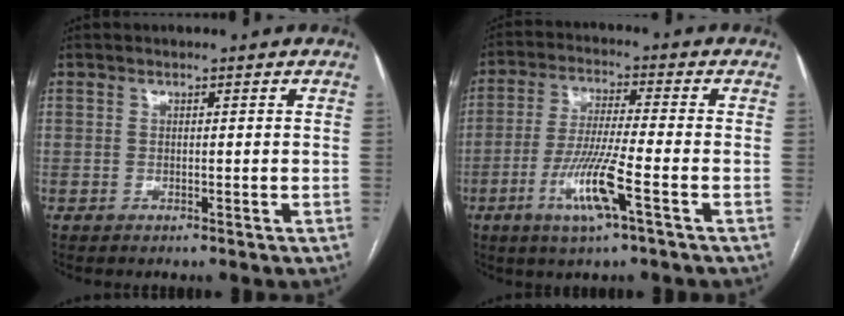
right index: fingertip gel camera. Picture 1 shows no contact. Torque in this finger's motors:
{"motor_torque": [1.63, -0.51, 0.91, 0.21]}